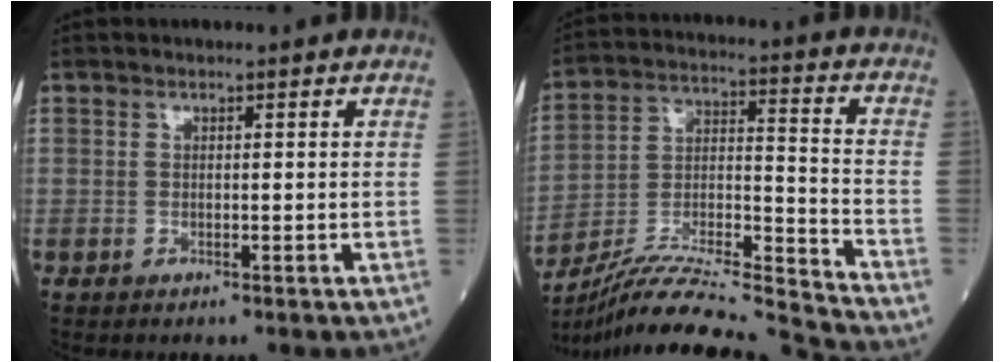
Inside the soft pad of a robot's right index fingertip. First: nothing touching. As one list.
[{"total": 20.9, "force": [-19.9, -1.9, 6.3], "torque": [-0.129, -0.006, -0.336]}]